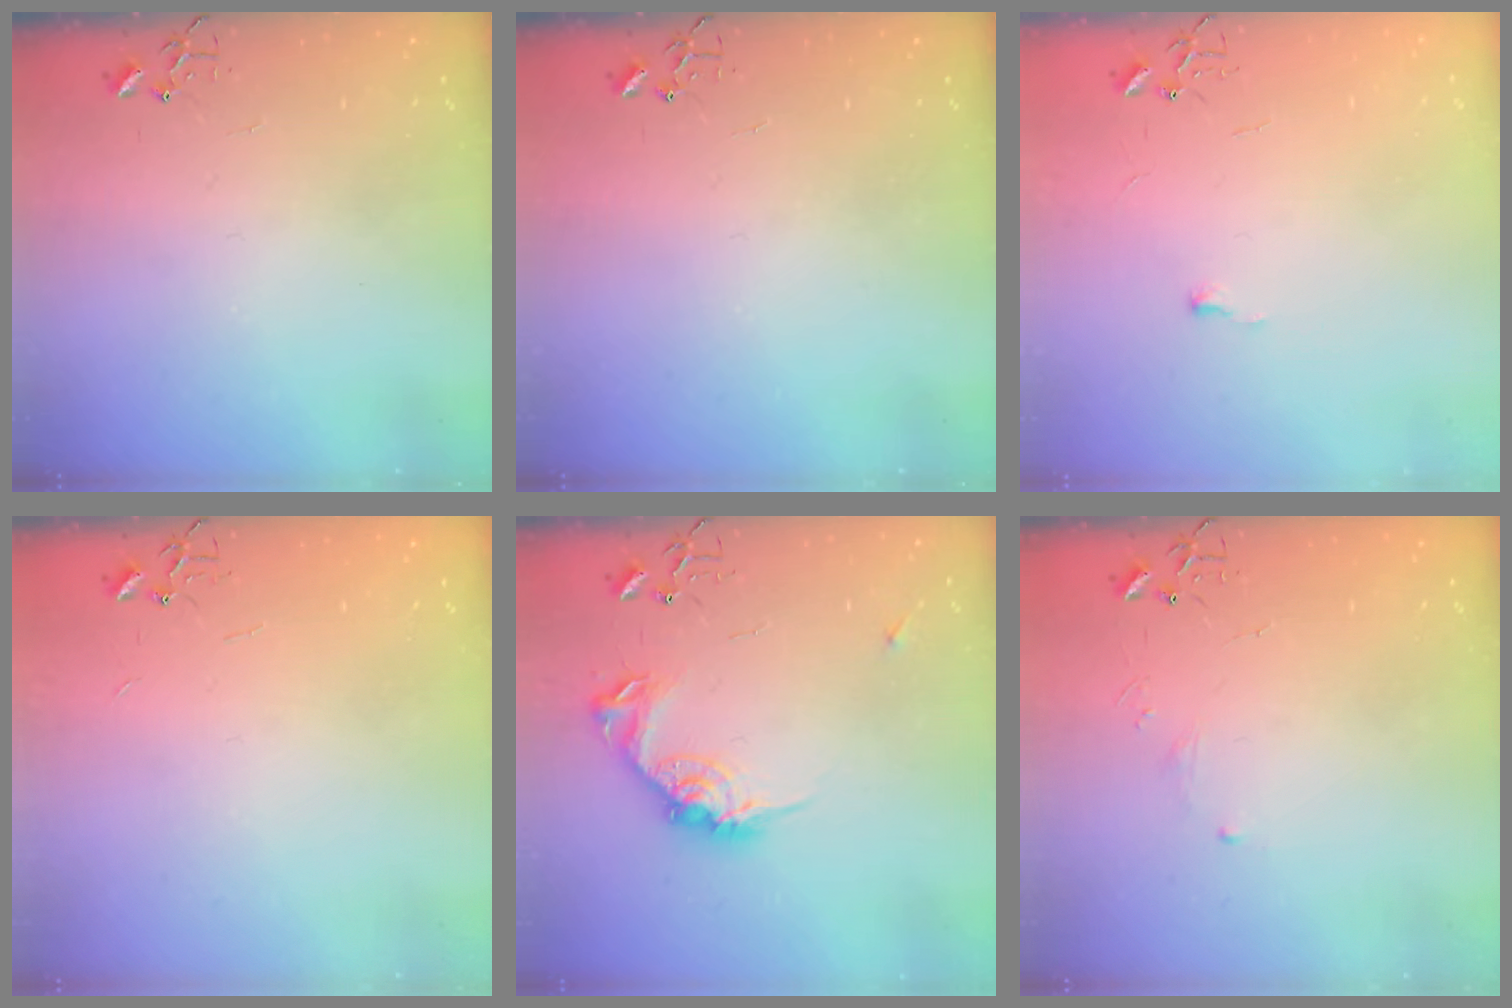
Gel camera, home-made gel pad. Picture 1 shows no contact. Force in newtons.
{"total": 0.0}
{"total": 3.3, "press": 3.3, "slide": 0.5}
{"total": 2.2, "press": 2.2, "slide": 0.3}
{"total": 14.1, "press": 14.1, "slide": 0.3}
{"total": 3.5, "press": 3.5, "slide": 0.5}